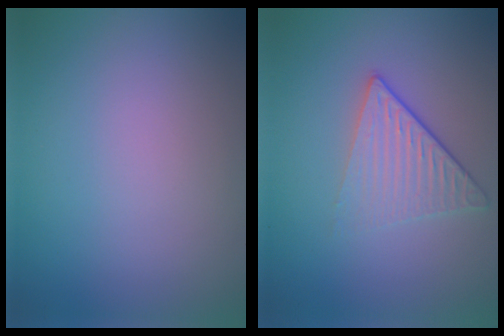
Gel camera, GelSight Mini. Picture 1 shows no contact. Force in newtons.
{"total": 3.7, "press": 2.7, "slide": 2.6}